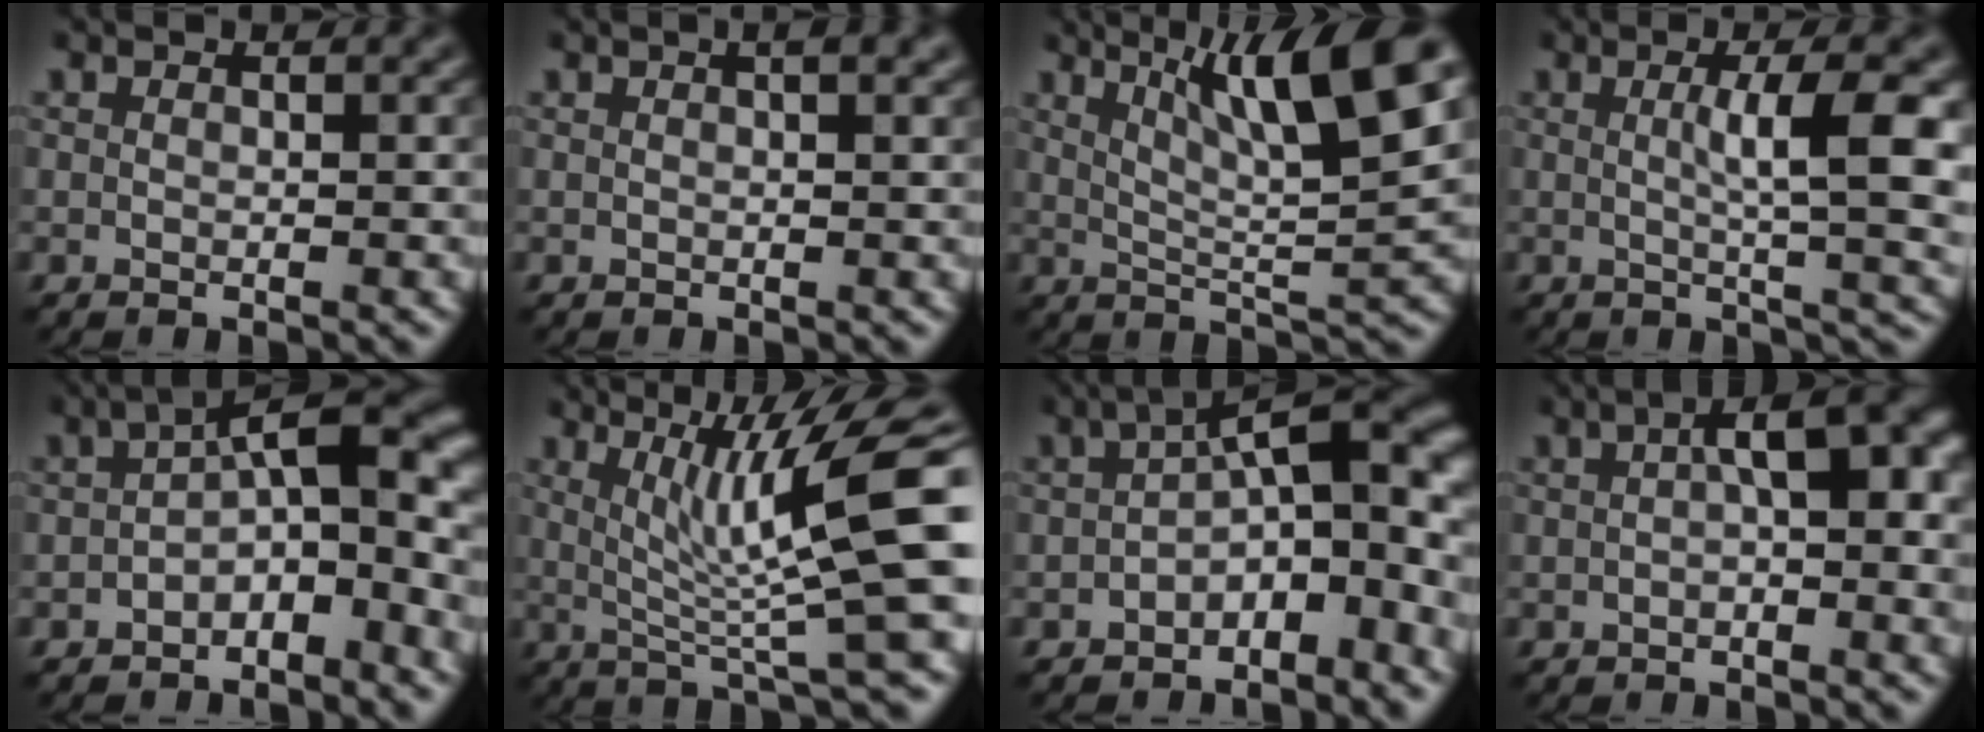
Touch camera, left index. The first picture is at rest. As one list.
[{"total": 1.6, "force": [0.7, 0.3, 1.4], "torque": [-0.019, 0.003, 0.007]}, {"total": 10.1, "force": [5.0, 1.9, 8.5], "torque": [-0.119, 0.007, 0.085]}, {"total": 6.7, "force": [0.7, 1.6, 6.5], "torque": [-0.090, 0.001, 0.011]}, {"total": 8.1, "force": [-0.8, 3.7, 7.1], "torque": [-0.096, 0.024, -0.031]}, {"total": 9.9, "force": [2.1, 1.6, 9.6], "torque": [-0.137, 0.001, 0.036]}, {"total": 9.6, "force": [-0.8, 4.5, 8.4], "torque": [-0.105, 0.020, -0.030]}, {"total": 6.6, "force": [1.1, 2.4, 6.0], "torque": [-0.081, 0.018, 0.009]}]